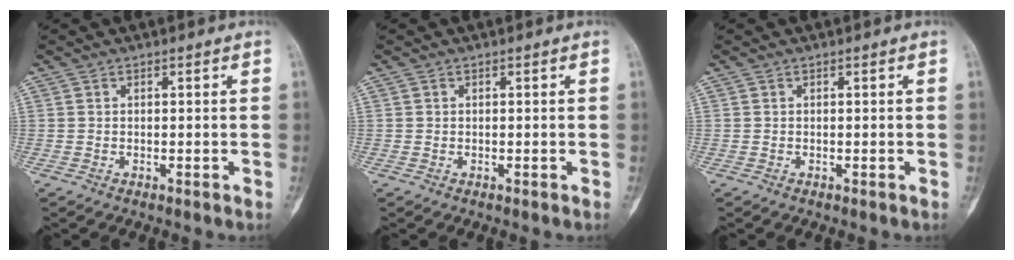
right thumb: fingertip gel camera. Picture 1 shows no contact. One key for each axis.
{"total": 0.0}
{"total": 0.0}